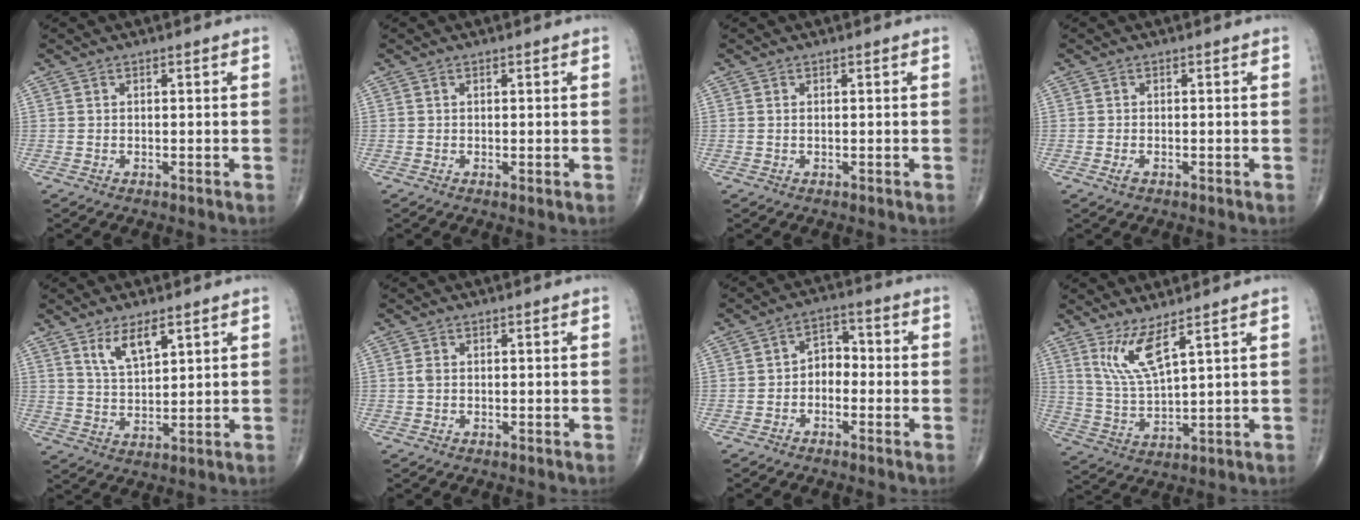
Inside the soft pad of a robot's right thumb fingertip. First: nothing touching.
{"total": 0.7, "force": [0.1, 0.2, 0.7], "torque": [-0.014, -0.003, 0.001]}
{"total": 0.0}
{"total": 1.3, "force": [-0.6, 0.7, 1.0], "torque": [-0.023, 0.000, -0.012]}
{"total": 6.5, "force": [3.8, 2.5, 4.6], "torque": [-0.075, -0.026, 0.075]}
{"total": 0.9, "force": [0.0, 0.6, 0.7], "torque": [-0.015, 0.000, 0.000]}
{"total": 4.8, "force": [-1.2, 3.5, 3.1], "torque": [-0.029, 0.027, -0.035]}
{"total": 7.4, "force": [4.5, 1.0, 5.7], "torque": [-0.122, -0.045, 0.102]}